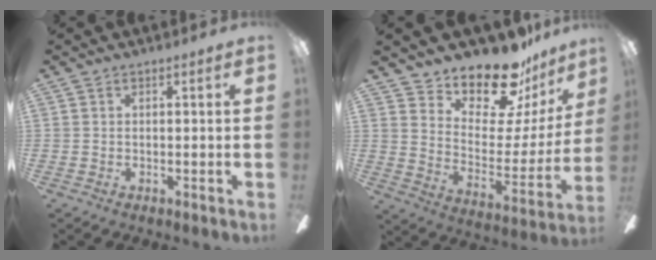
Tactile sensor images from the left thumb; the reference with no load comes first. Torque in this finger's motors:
{"motor_torque": [0.29, 0.20, 0.83, -1.94, 0.04]}